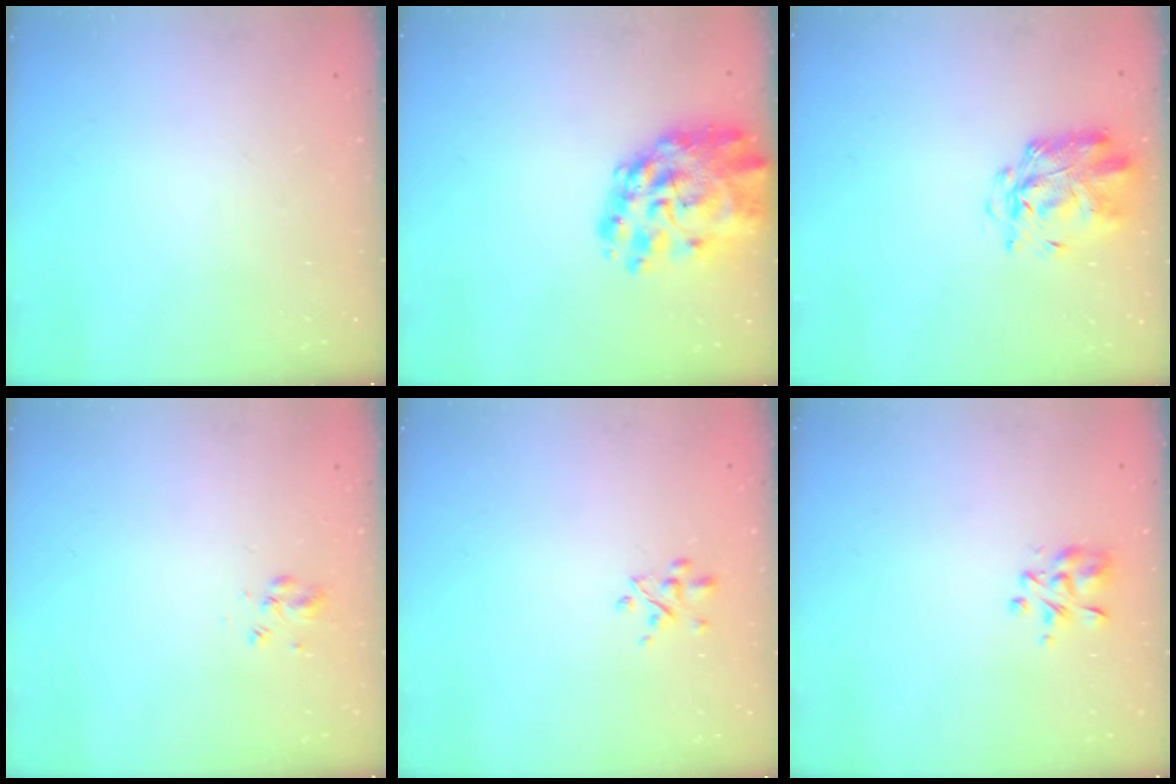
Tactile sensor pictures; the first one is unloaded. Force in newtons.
{"total": 13.5, "press": 12.6, "slide": 4.7}
{"total": 2.9, "press": 2.8, "slide": 0.7}
{"total": 3.0, "press": 2.9, "slide": 0.8}
{"total": 2.9, "press": 2.7, "slide": 0.9}
{"total": 3.5, "press": 3.4, "slide": 0.6}